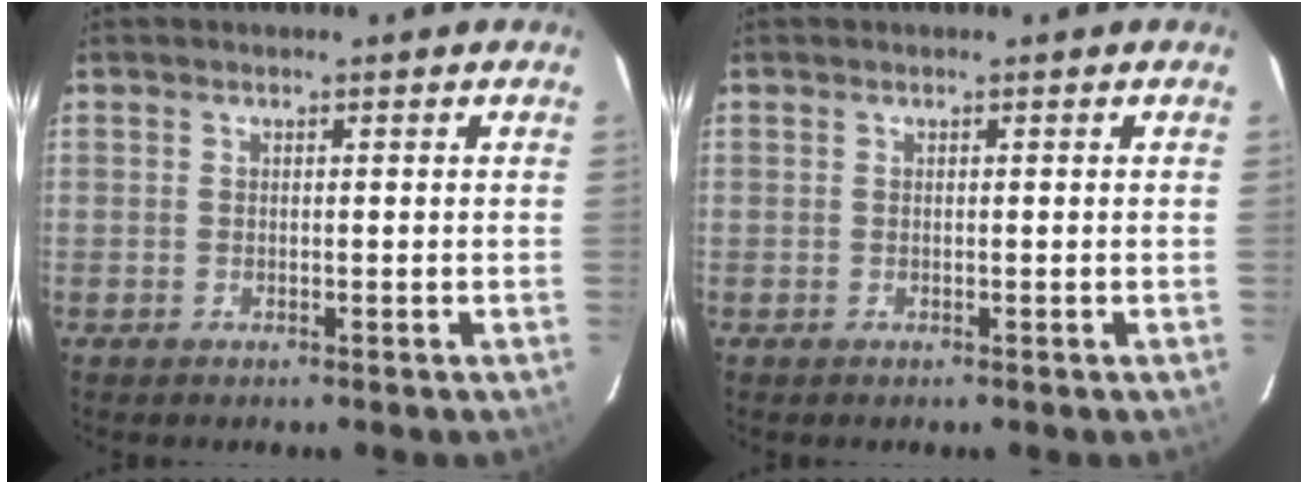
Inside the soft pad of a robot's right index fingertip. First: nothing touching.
{"total": 0.0}